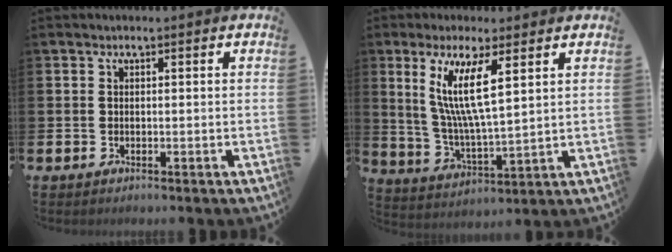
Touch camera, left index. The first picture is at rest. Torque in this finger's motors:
{"motor_torque": [2.14, 0.00, 1.05, 0.21]}